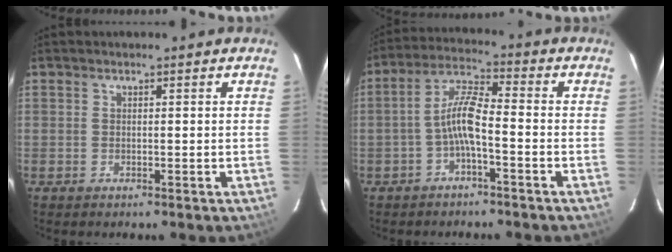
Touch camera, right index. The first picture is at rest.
{"total": 6.4, "force": [-2.5, 1.1, 5.8], "torque": [-0.128, 0.017, -0.048]}